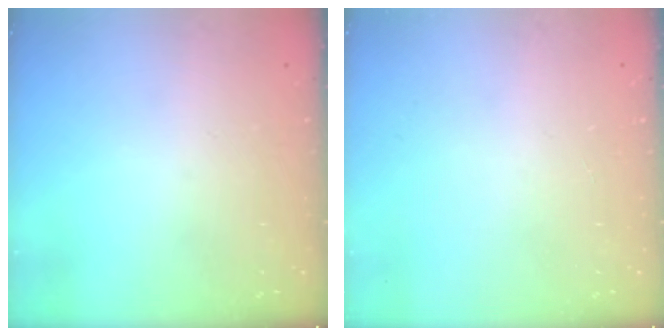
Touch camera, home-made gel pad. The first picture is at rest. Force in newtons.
{"total": 0.0}